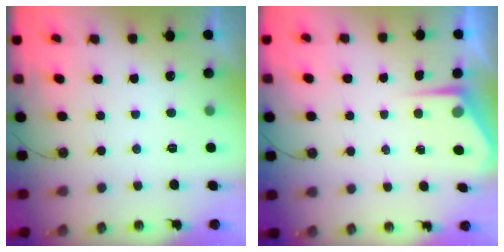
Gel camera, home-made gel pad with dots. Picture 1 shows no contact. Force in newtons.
{"total": 4.6, "press": 4.6, "slide": 0.2}